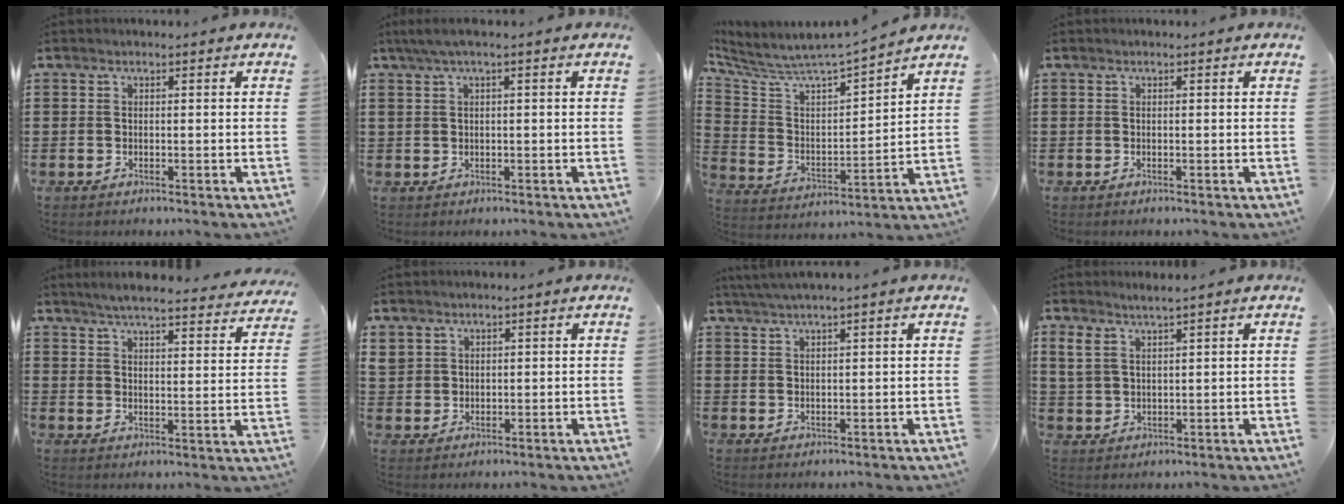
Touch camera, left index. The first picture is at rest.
{"total": 2.0, "force": [0.0, 0.2, 2.0], "torque": [-0.043, -0.005, -0.003]}
{"total": 5.7, "force": [5.4, 0.5, 1.9], "torque": [-0.069, -0.053, 0.084]}
{"total": 0.0}
{"total": 4.9, "force": [4.6, -0.2, 1.6], "torque": [-0.050, -0.028, 0.079]}
{"total": 2.3, "force": [1.6, 1.7, 0.3], "torque": [-0.014, 0.006, 0.030]}
{"total": 2.1, "force": [1.7, -0.5, 1.1], "torque": [-0.022, 0.000, 0.032]}
{"total": 2.9, "force": [2.1, 0.9, 1.7], "torque": [-0.041, 0.004, 0.040]}